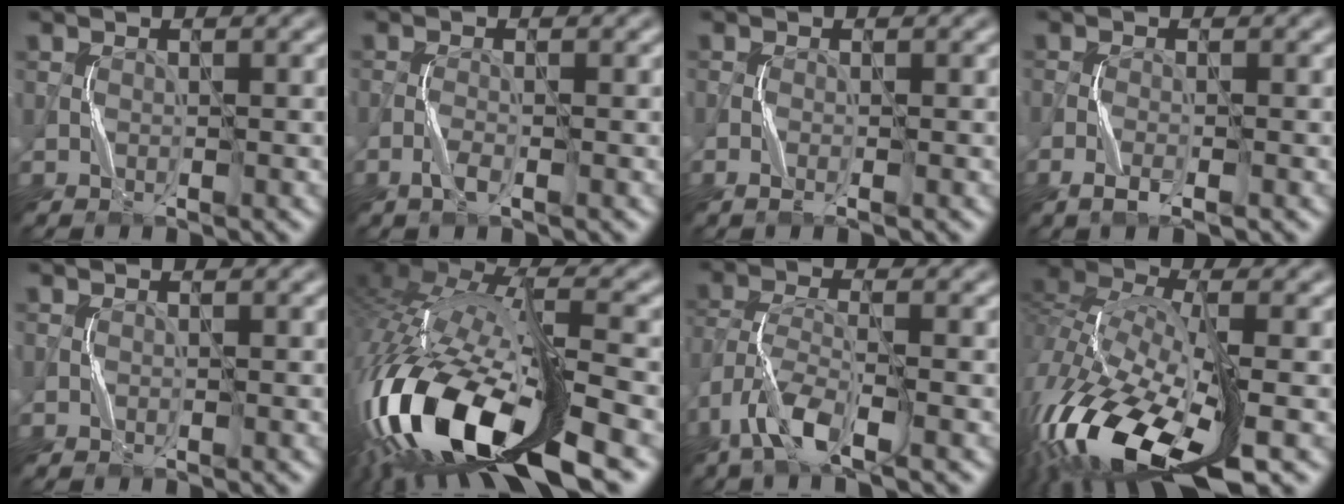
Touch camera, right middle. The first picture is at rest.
{"total": 1.4, "force": [-0.8, 0.3, 1.0], "torque": [-0.025, 0.004, -0.023]}
{"total": 1.1, "force": [-0.5, 0.3, 0.9], "torque": [-0.022, -0.003, -0.013]}
{"total": 2.0, "force": [-1.2, 0.6, 1.4], "torque": [-0.036, -0.003, -0.030]}
{"total": 0.0}
{"total": 17.4, "force": [-7.2, 6.6, 14.4], "torque": [-0.306, -0.012, -0.125]}
{"total": 6.0, "force": [-3.9, 2.0, 4.1], "torque": [-0.092, -0.005, -0.084]}
{"total": 15.0, "force": [-7.5, 5.9, 11.6], "torque": [-0.262, -0.012, -0.129]}